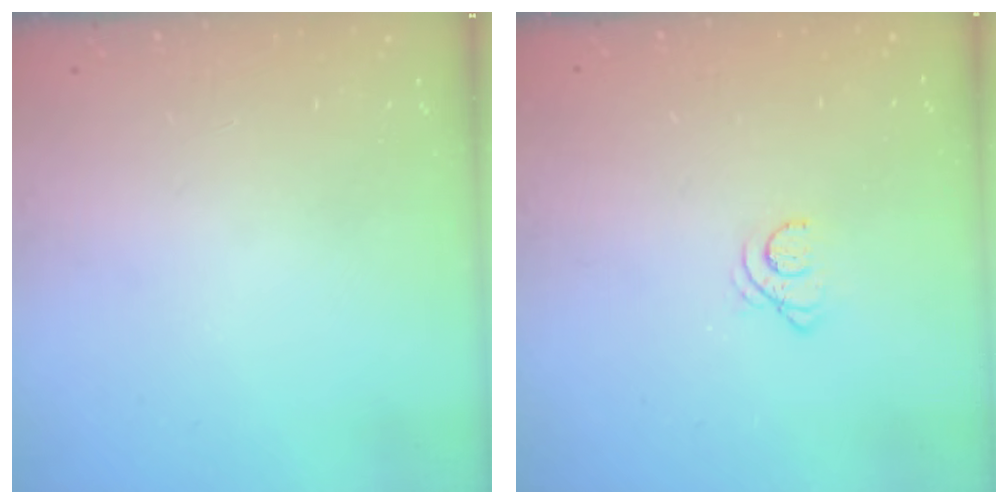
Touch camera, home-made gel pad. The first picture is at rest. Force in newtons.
{"total": 2.4, "press": 2.4, "slide": 0.3}